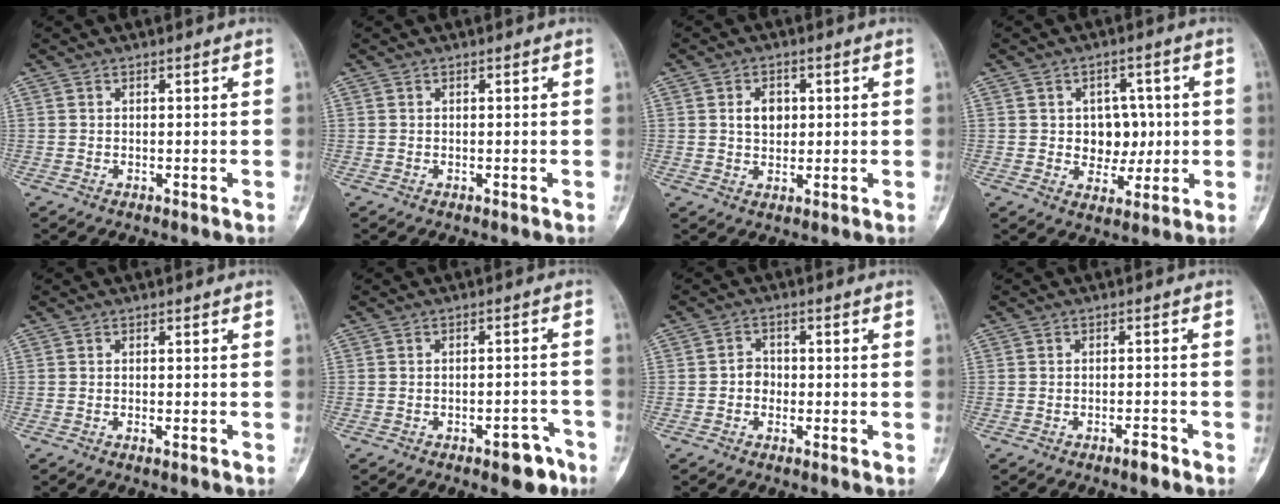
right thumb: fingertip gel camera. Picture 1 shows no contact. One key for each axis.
{"total": 0.0}
{"total": 4.4, "fx": 0.9, "fy": 3.3, "fz": 2.9, "tx": -0.030, "ty": -0.002, "tz": 0.014}
{"total": 7.6, "fx": 0.4, "fy": 6.0, "fz": 4.6, "tx": -0.017, "ty": 0.003, "tz": 0.012}
{"total": 0.6, "fx": -0.3, "fy": 0.2, "fz": 0.5, "tx": -0.008, "ty": 0.000, "tz": -0.006}
{"total": 5.4, "fx": -3.5, "fy": 2.4, "fz": 3.4, "tx": -0.023, "ty": 0.028, "tz": -0.039}
{"total": 2.8, "fx": -0.6, "fy": 2.4, "fz": 1.4, "tx": -0.001, "ty": 0.009, "tz": -0.021}
{"total": 2.0, "fx": -1.5, "fy": 0.4, "fz": 1.1, "tx": -0.018, "ty": 0.011, "tz": -0.027}